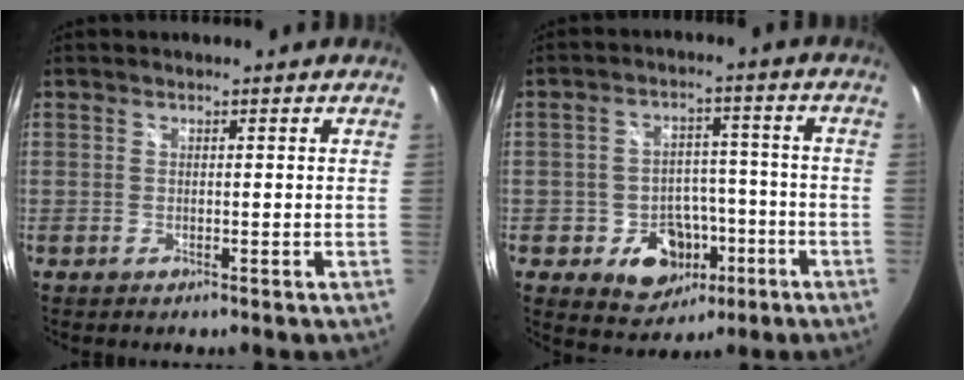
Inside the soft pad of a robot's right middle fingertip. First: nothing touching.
{"total": 10.4, "force": [-4.5, 8.2, 4.6], "torque": [-0.094, 0.021, -0.046]}